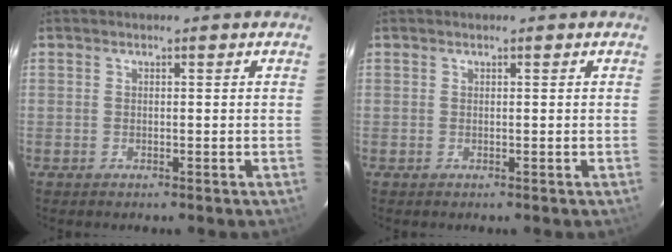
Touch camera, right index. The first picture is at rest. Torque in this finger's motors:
{"motor_torque": [0.14, 0.02, 0.03, 0.01]}